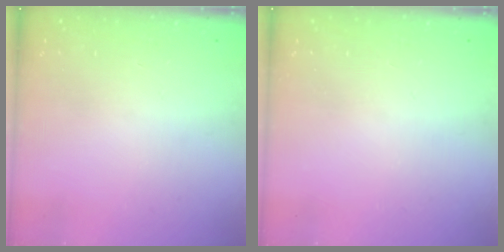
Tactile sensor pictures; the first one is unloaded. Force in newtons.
{"total": 0.0}